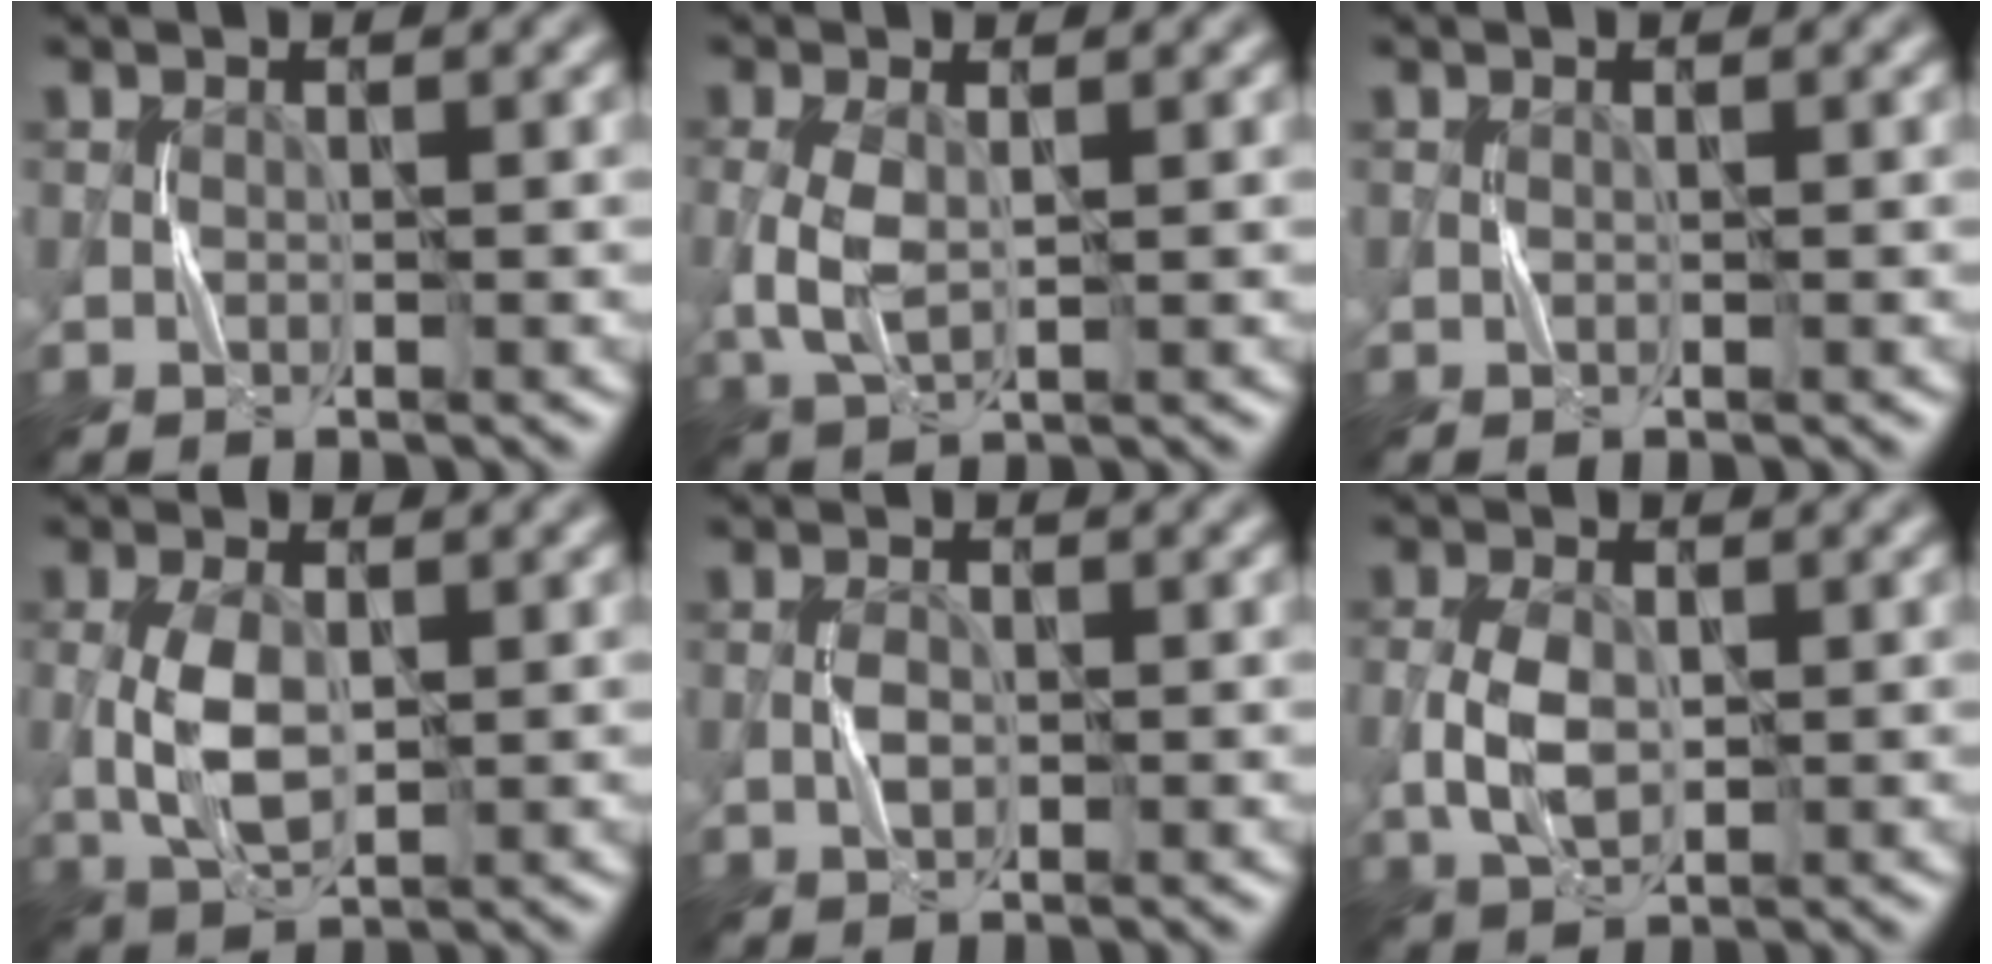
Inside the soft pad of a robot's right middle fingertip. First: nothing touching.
{"total": 3.4, "force": [0.2, 1.9, 2.8], "torque": [-0.077, -0.002, 0.009]}
{"total": 0.0}
{"total": 4.2, "force": [0.0, 2.4, 3.5], "torque": [-0.084, -0.002, 0.006]}
{"total": 1.3, "force": [-0.2, 0.7, 1.0], "torque": [-0.017, 0.004, -0.006]}
{"total": 3.7, "force": [-0.2, 2.4, 2.8], "torque": [-0.064, 0.000, -0.001]}